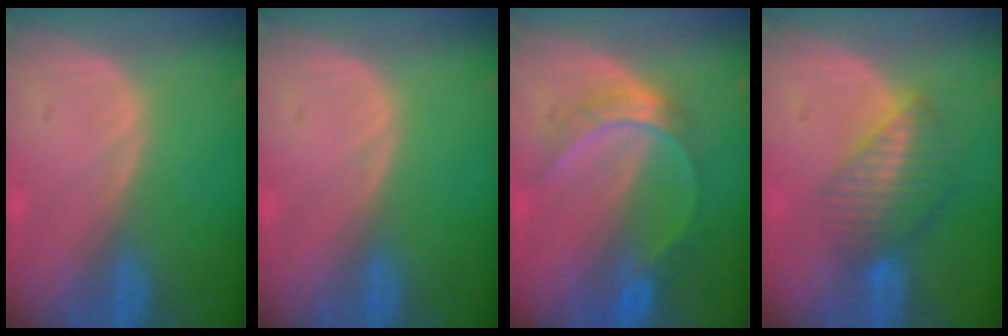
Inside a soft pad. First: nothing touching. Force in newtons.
{"total": 0.0}
{"total": 6.5, "press": 5.6, "slide": 3.4}
{"total": 7.0, "press": 6.1, "slide": 3.5}